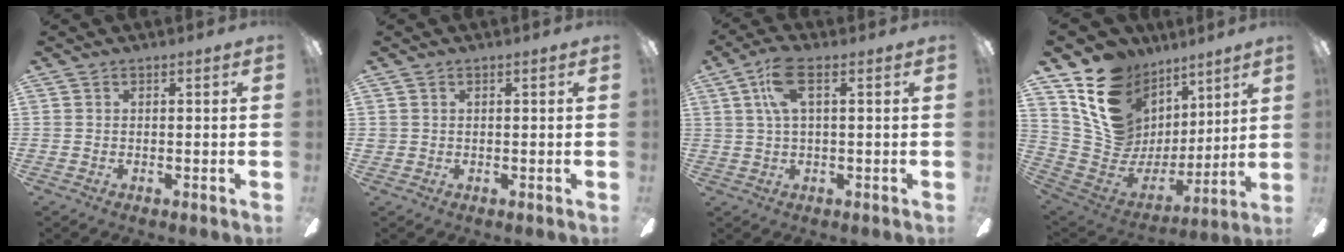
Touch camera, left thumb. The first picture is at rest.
{"total": 0.9, "force": [0.3, 0.8, 0.3], "torque": [-0.007, 0.004, 0.005]}
{"total": 8.9, "force": [3.3, 3.4, 7.5], "torque": [-0.155, 0.009, 0.058]}
{"total": 17.5, "force": [10.1, 12.7, 6.7], "torque": [-0.133, -0.061, 0.207]}